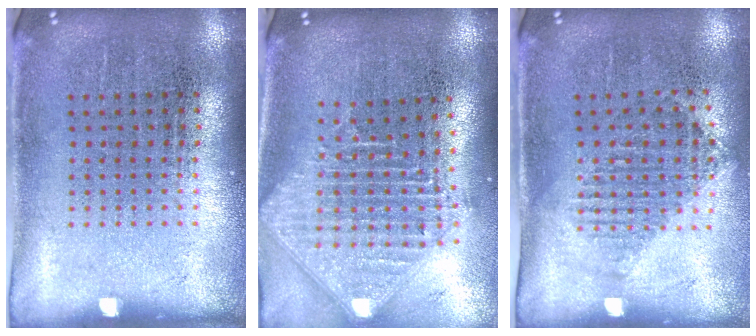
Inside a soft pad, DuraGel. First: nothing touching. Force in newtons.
{"total": 2.4, "press": 1.8, "slide": 1.5}
{"total": 1.0, "press": 0.9, "slide": 0.4}